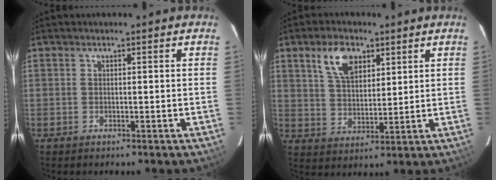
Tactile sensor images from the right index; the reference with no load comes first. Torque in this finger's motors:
{"motor_torque": [0.16, 0.13, 0.15, 0.08]}